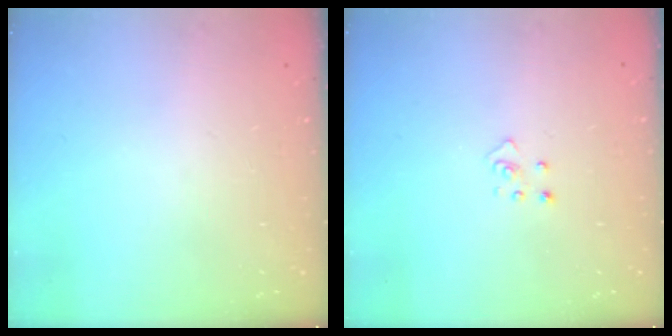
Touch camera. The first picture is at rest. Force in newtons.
{"total": 2.5, "press": 2.4, "slide": 0.3}